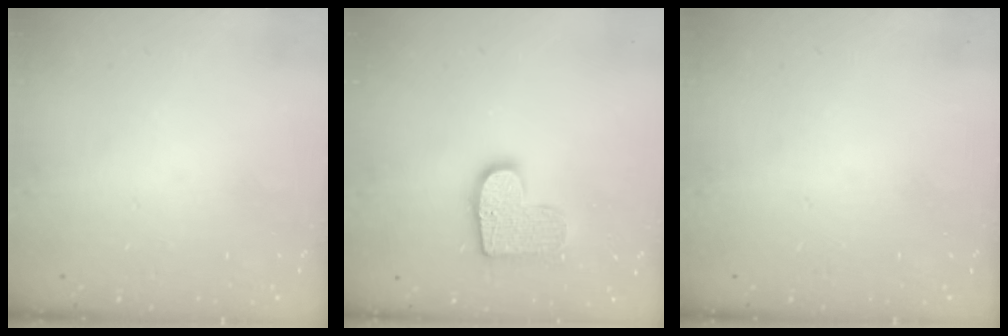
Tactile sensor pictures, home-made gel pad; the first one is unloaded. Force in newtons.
{"total": 11.6, "press": 11.6, "slide": 0.6}
{"total": 0.0}